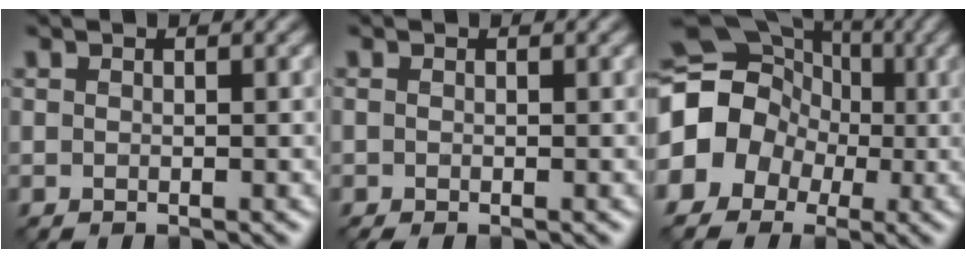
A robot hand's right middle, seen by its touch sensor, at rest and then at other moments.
{"total": 0.8, "force": [-0.4, 0.3, 0.6], "torque": [-0.018, 0.001, -0.007]}
{"total": 12.0, "force": [-1.0, 10.9, 5.0], "torque": [-0.115, 0.031, -0.052]}